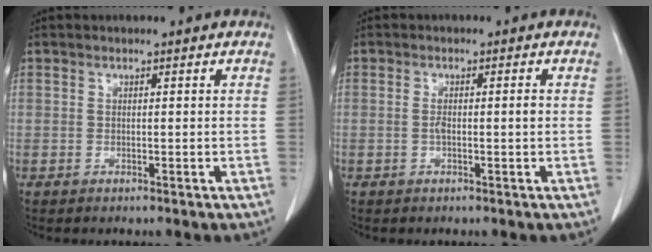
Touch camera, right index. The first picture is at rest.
{"total": 2.2, "force": [-0.1, 0.4, 2.1], "torque": [-0.040, 0.000, -0.001]}